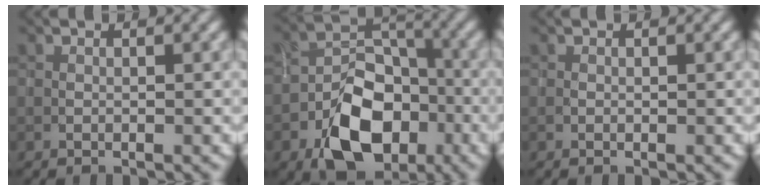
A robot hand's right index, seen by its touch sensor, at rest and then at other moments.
{"total": 8.9, "force": [-4.3, 5.4, 5.6], "torque": [-0.087, 0.001, -0.073]}
{"total": 0.0}